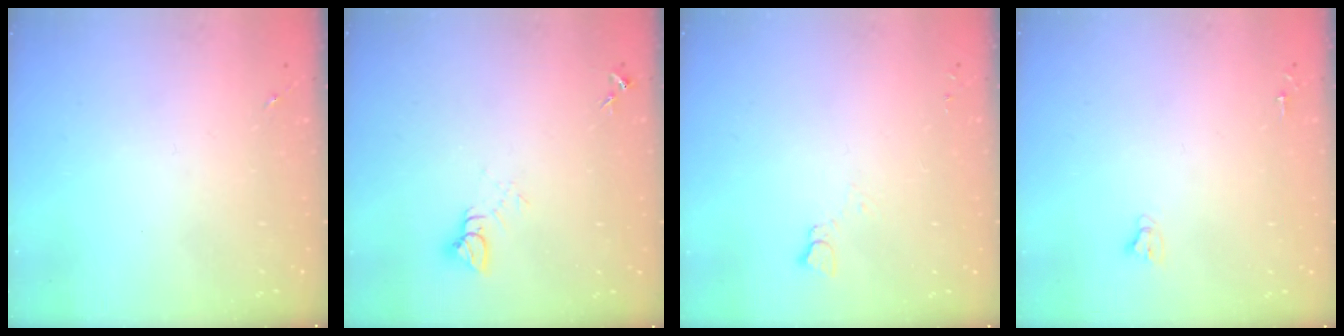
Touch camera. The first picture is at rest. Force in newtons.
{"total": 5.0, "press": 5.0, "slide": 0.4}
{"total": 2.8, "press": 2.7, "slide": 0.3}
{"total": 2.7, "press": 2.7, "slide": 0.2}